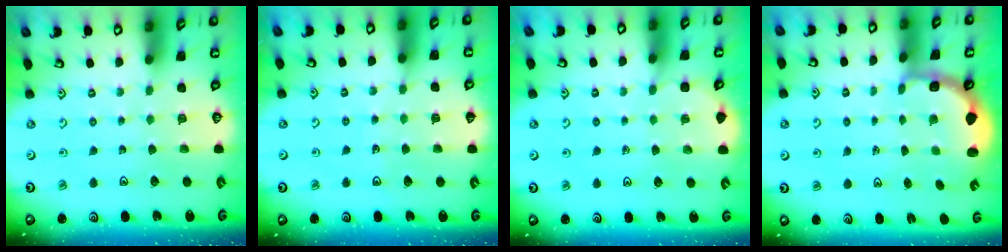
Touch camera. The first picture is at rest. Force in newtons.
{"total": 3.2, "press": 3.2, "slide": 0.3}
{"total": 3.9, "press": 3.8, "slide": 0.4}
{"total": 2.7, "press": 2.1, "slide": 1.7}